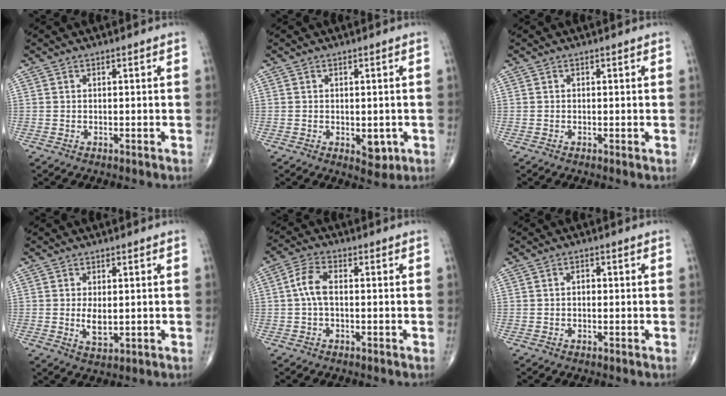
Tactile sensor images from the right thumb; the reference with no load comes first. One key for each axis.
{"total": 3.6, "fx": -0.8, "fy": 2.1, "fz": 2.8, "tx": -0.018, "ty": -0.005, "tz": -0.003}
{"total": 0.0}
{"total": 3.6, "fx": 0.1, "fy": 1.8, "fz": 3.2, "tx": -0.052, "ty": -0.009, "tz": 0.007}
{"total": 4.9, "fx": 0.0, "fy": 2.4, "fz": 4.2, "tx": -0.095, "ty": 0.015, "tz": -0.004}
{"total": 1.3, "fx": 0.0, "fy": 0.9, "fz": 1.0, "tx": -0.012, "ty": 0.004, "tz": -0.002}